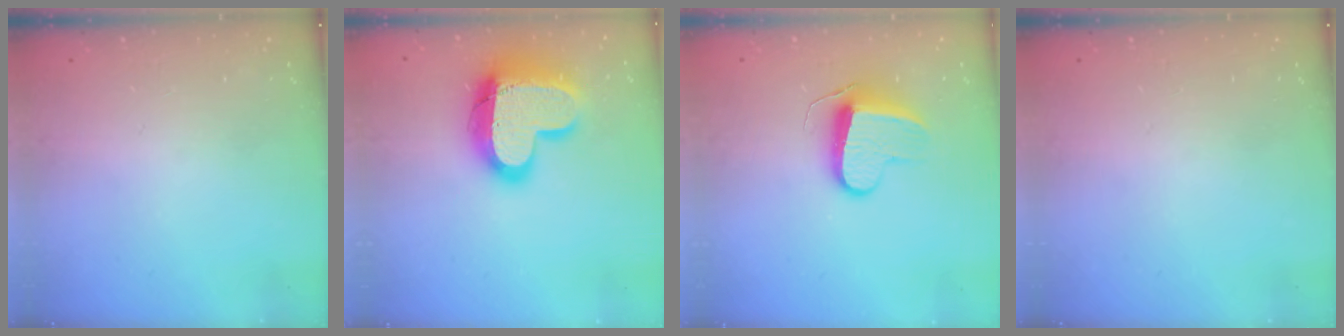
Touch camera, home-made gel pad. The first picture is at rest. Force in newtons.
{"total": 18.9, "press": 18.8, "slide": 1.5}
{"total": 9.2, "press": 9.2, "slide": 0.2}
{"total": 0.0}